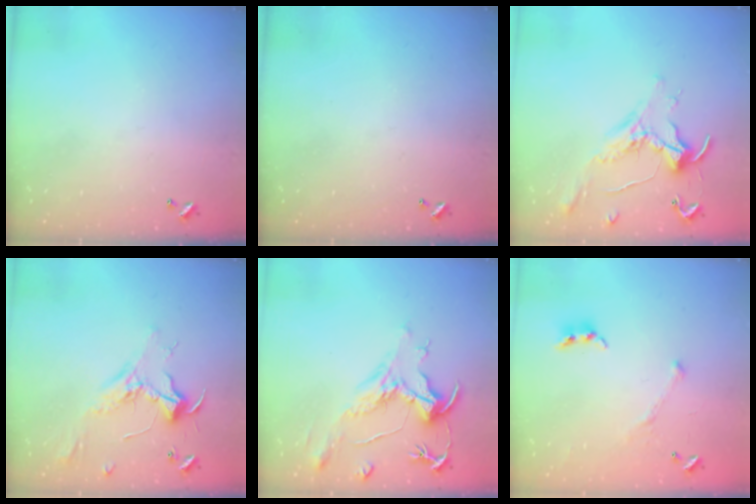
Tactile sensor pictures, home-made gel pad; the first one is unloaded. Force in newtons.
{"total": 0.0}
{"total": 1.1, "press": 1.0, "slide": 0.4}
{"total": 2.4, "press": 2.3, "slide": 0.8}
{"total": 2.2, "press": 1.7, "slide": 1.4}
{"total": 3.9, "press": 3.8, "slide": 0.7}